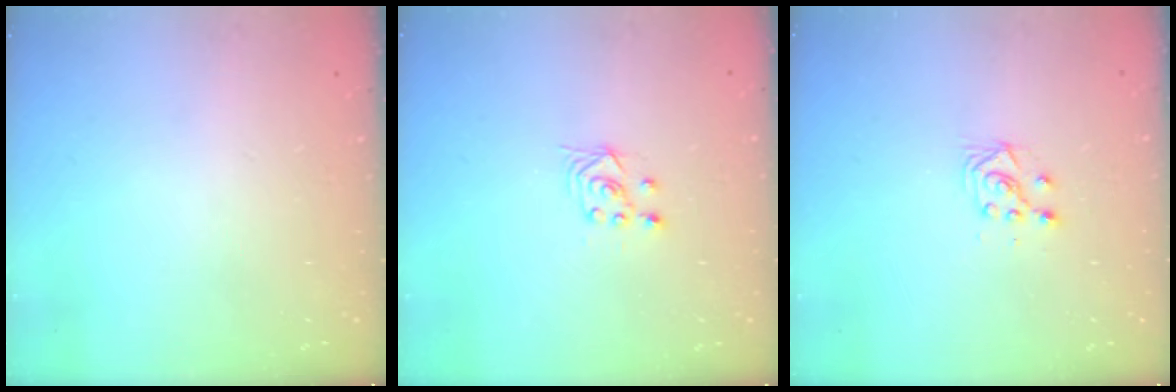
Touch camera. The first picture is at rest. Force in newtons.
{"total": 2.9, "press": 2.5, "slide": 1.4}
{"total": 5.7, "press": 5.6, "slide": 0.9}